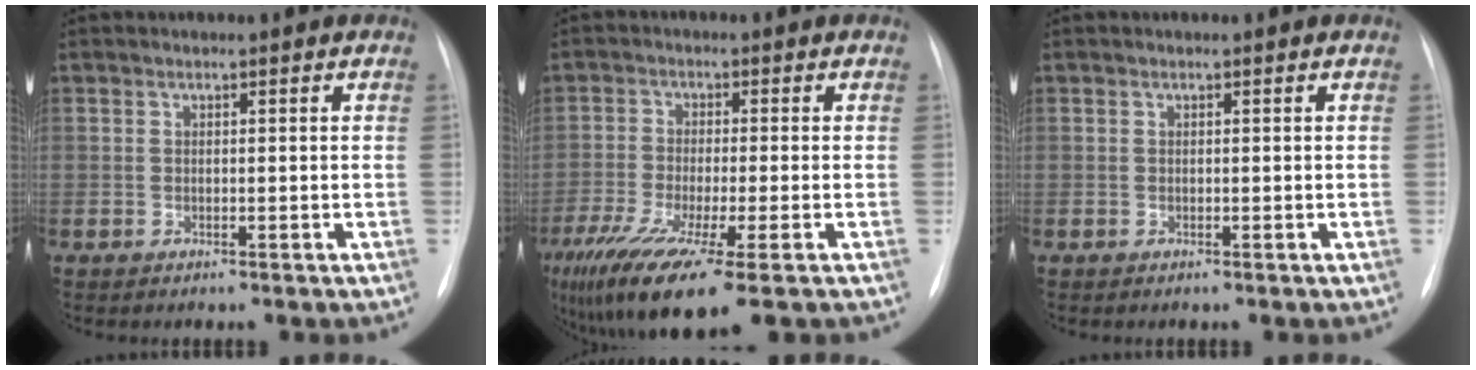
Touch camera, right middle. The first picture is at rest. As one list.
[{"total": 14.2, "force": [-8.8, 1.6, 11.0], "torque": [-0.206, -0.044, -0.150]}, {"total": 0.0}]